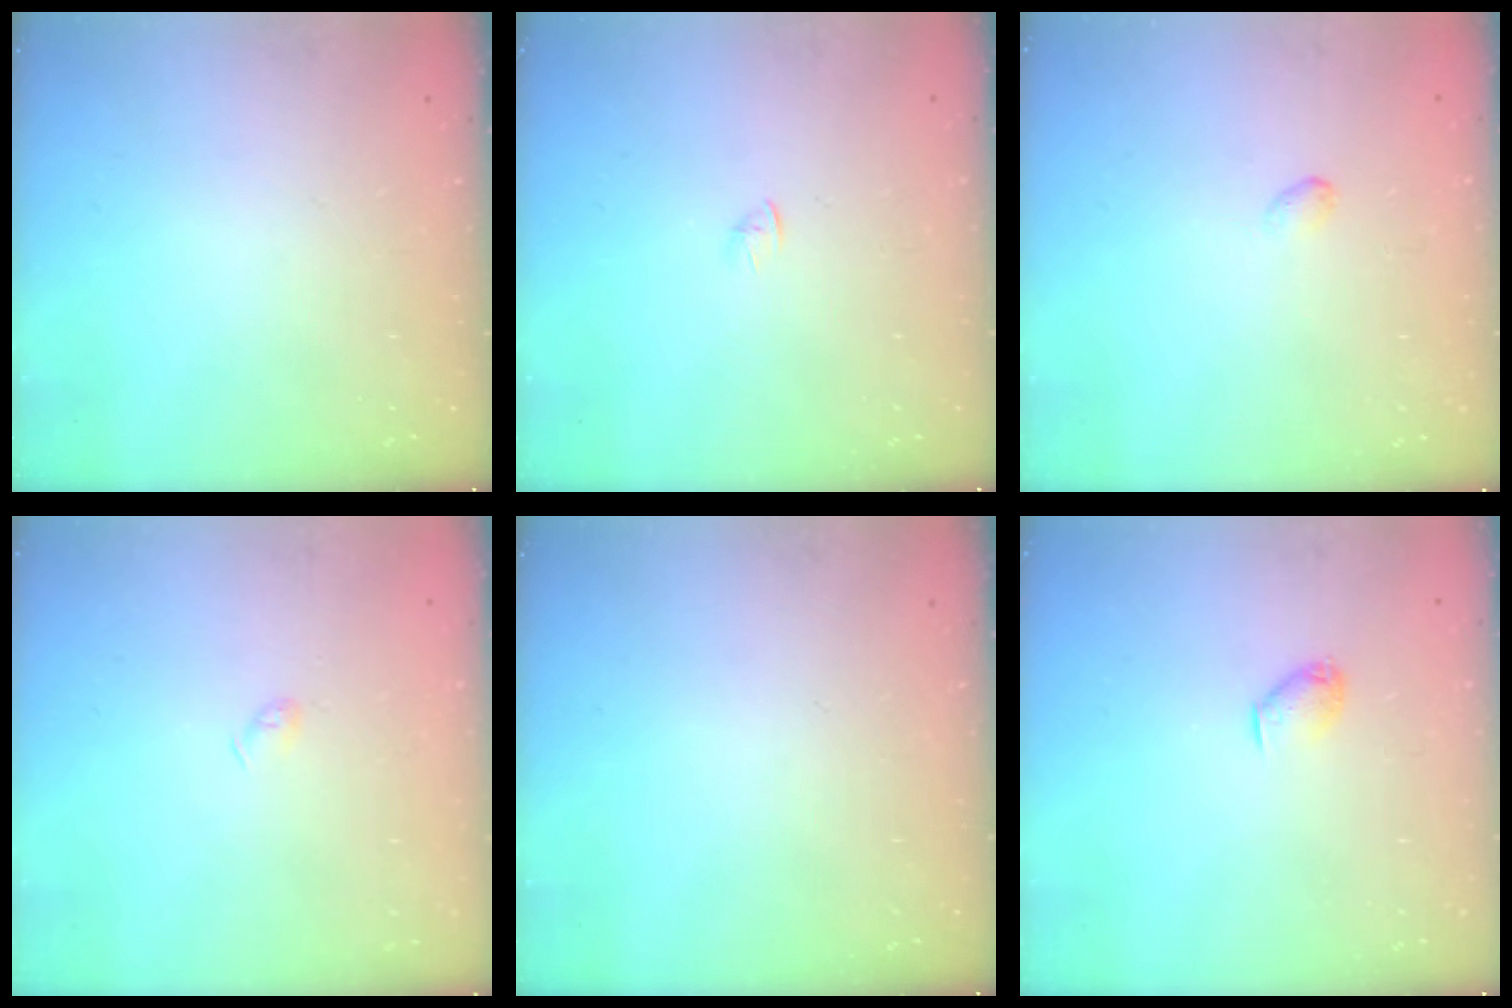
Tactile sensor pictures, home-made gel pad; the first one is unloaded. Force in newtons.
{"total": 1.4, "press": 1.3, "slide": 0.4}
{"total": 2.7, "press": 2.7, "slide": 0.5}
{"total": 2.6, "press": 2.5, "slide": 0.4}
{"total": 0.0}
{"total": 5.4, "press": 5.3, "slide": 0.7}